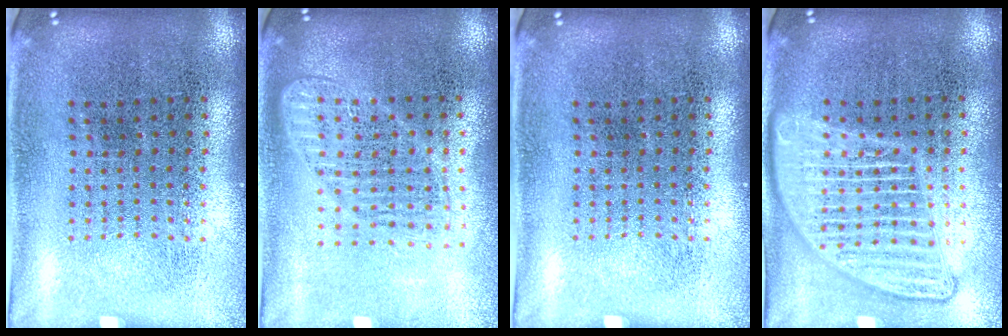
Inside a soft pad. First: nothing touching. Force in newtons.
{"total": 1.5, "press": 1.3, "slide": 0.7}
{"total": 0.0}
{"total": 2.9, "press": 2.9, "slide": 0.3}